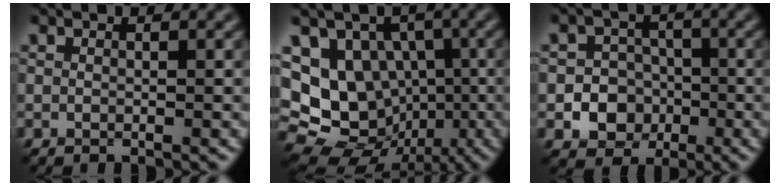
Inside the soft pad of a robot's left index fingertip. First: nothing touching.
{"total": 14.9, "force": [-1.8, 13.1, 7.0], "torque": [-0.146, 0.017, -0.030]}
{"total": 7.1, "force": [-2.6, 6.3, 2.1], "torque": [-0.013, -0.008, -0.065]}